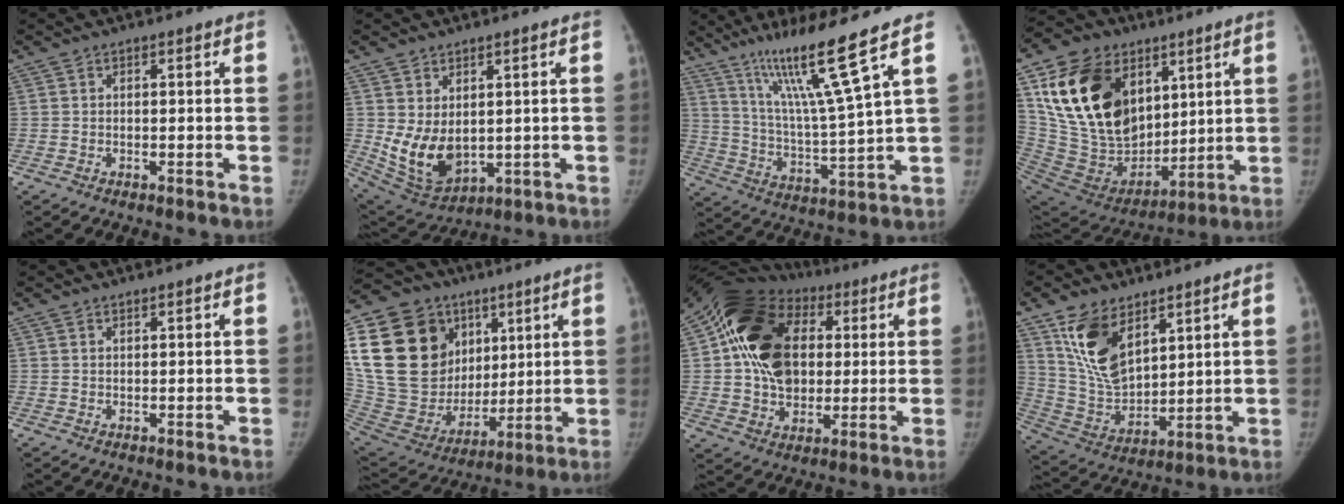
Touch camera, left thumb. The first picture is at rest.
{"total": 10.2, "force": [0.6, 6.9, 7.5], "torque": [-0.120, -0.013, 0.044]}
{"total": 15.3, "force": [9.7, -1.4, 11.7], "torque": [-0.197, -0.062, 0.177]}
{"total": 27.3, "force": [10.2, 18.7, 17.0], "torque": [-0.298, -0.021, 0.200]}
{"total": 0.8, "force": [0.5, 0.4, 0.5], "torque": [-0.004, 0.000, 0.010]}
{"total": 29.8, "force": [9.7, 22.4, 17.1], "torque": [-0.317, 0.022, 0.193]}
{"total": 22.6, "force": [4.1, 16.8, 14.6], "torque": [-0.243, 0.012, 0.071]}
{"total": 14.7, "force": [7.8, 8.1, 9.4], "torque": [-0.149, -0.041, 0.168]}